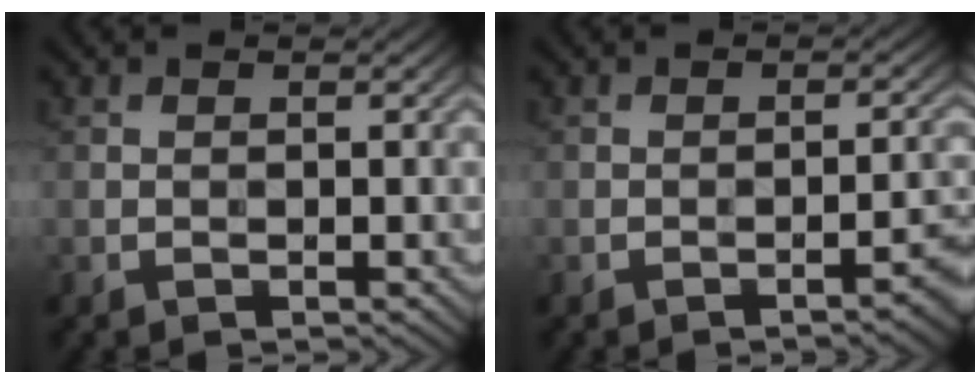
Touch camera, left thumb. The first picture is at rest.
{"total": 2.9, "force": [-1.6, 0.5, 2.4], "torque": [-0.028, 0.011, -0.026]}